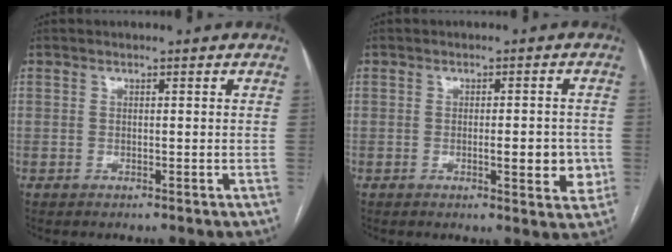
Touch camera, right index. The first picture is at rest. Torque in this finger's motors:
{"motor_torque": [0.68, -0.28, 0.12, 0.04]}